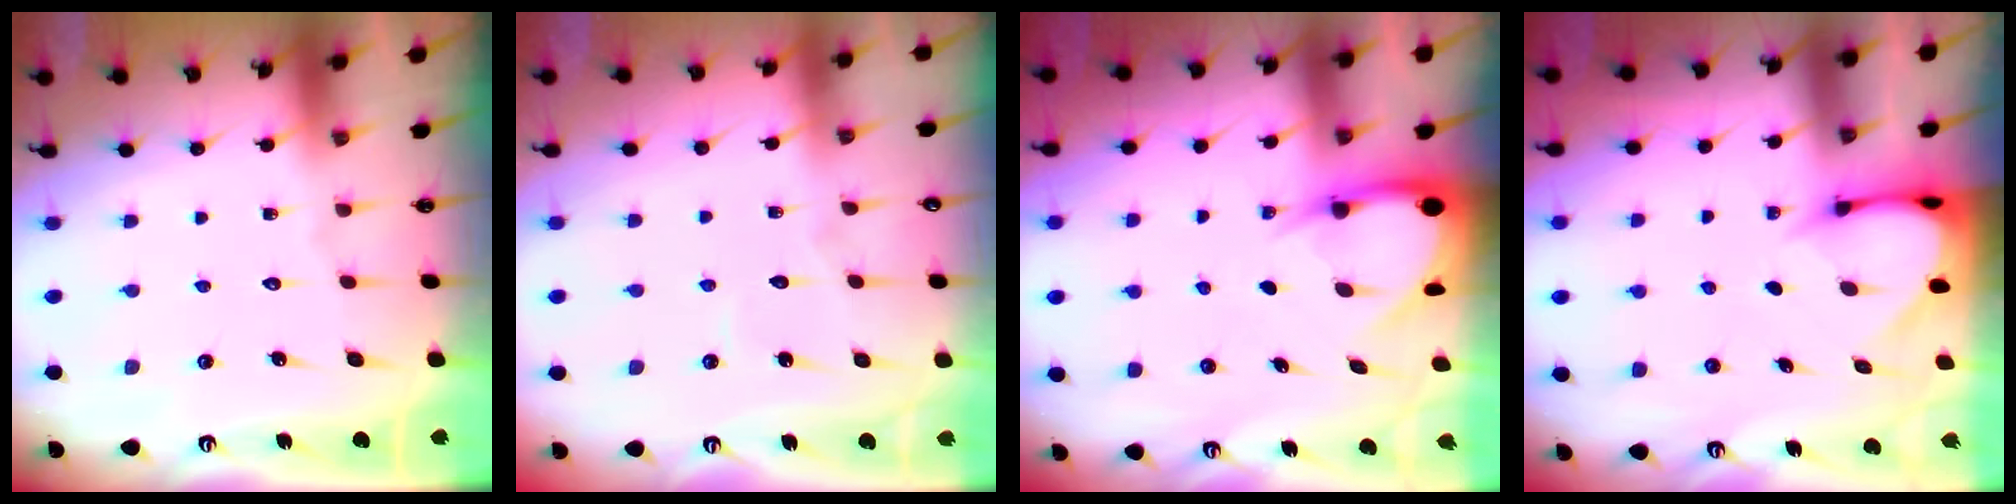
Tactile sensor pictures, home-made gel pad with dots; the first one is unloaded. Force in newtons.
{"total": 2.5, "press": 2.5, "slide": 0.1}
{"total": 4.6, "press": 4.6, "slide": 0.7}
{"total": 3.3, "press": 3.3, "slide": 0.2}